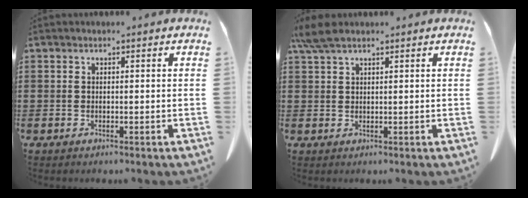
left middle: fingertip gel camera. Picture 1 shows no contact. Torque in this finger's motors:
{"motor_torque": [0.69, 0.55, 0.07, 0.04]}